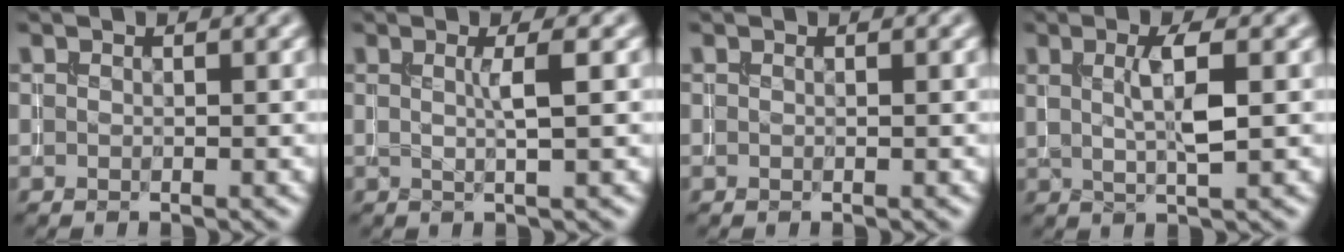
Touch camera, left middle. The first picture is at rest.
{"total": 2.1, "force": [0.3, 0.3, 2.1], "torque": [-0.032, 0.004, -0.001]}
{"total": 0.0}
{"total": 3.3, "force": [0.8, 0.6, 3.2], "torque": [-0.058, 0.003, 0.014]}